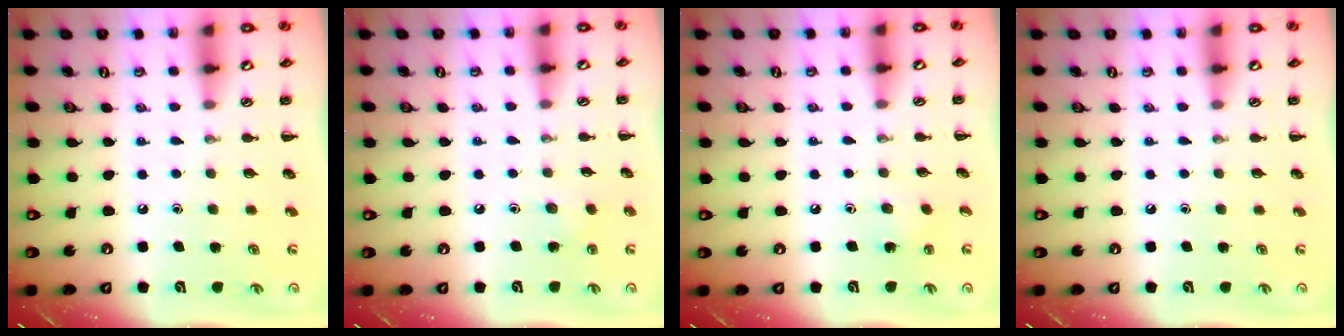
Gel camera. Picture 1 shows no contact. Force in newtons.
{"total": 4.3, "press": 4.0, "slide": 1.4}
{"total": 2.7, "press": 2.6, "slide": 0.9}
{"total": 0.0}